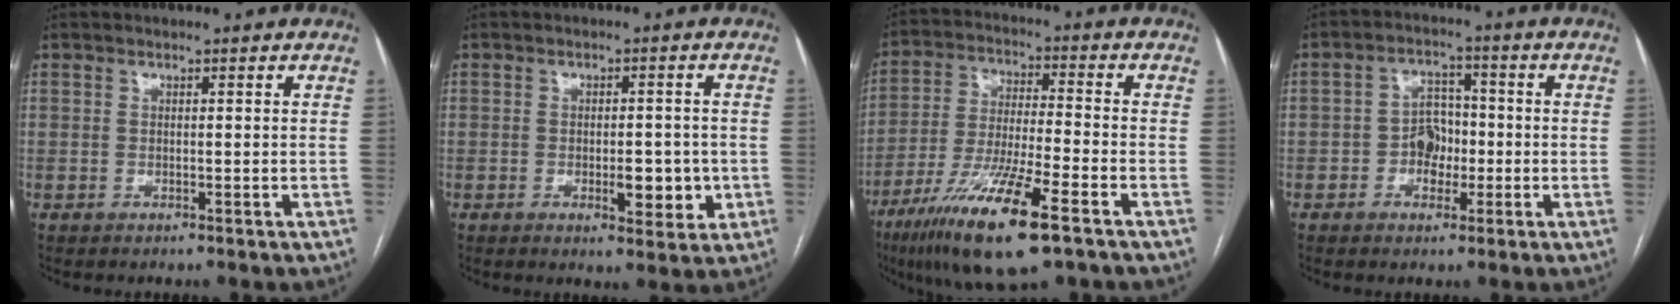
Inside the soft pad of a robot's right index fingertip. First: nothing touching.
{"total": 5.4, "force": [-1.3, 2.0, 4.9], "torque": [-0.064, -0.003, -0.011]}
{"total": 15.7, "force": [-8.9, 1.4, 12.8], "torque": [-0.259, -0.038, -0.160]}
{"total": 4.9, "force": [-1.2, 3.7, 3.1], "torque": [-0.053, 0.016, -0.022]}